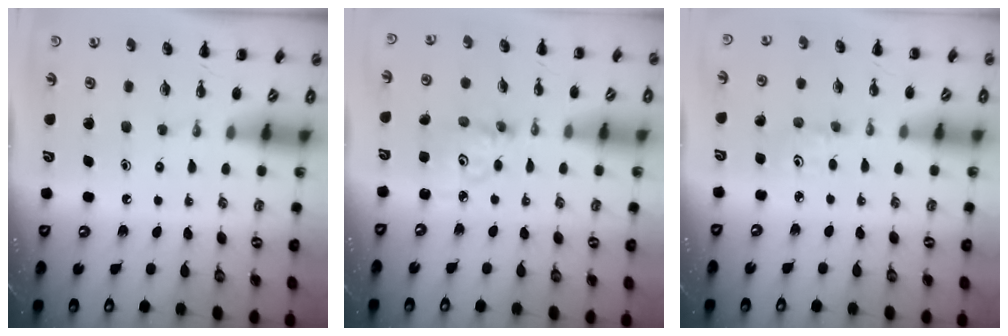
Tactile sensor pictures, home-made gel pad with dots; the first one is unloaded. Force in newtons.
{"total": 4.0, "press": 4.0, "slide": 0.1}
{"total": 2.8, "press": 2.6, "slide": 0.9}